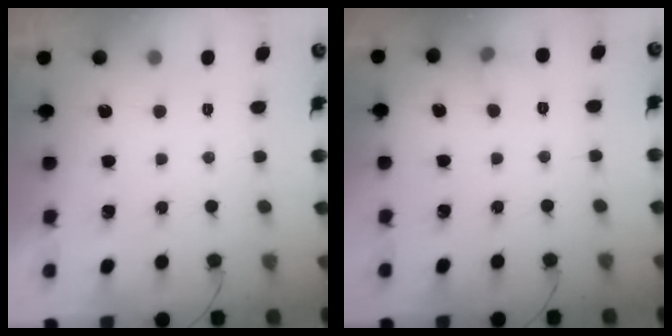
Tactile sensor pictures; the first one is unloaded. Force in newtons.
{"total": 4.9, "press": 4.7, "slide": 1.6}